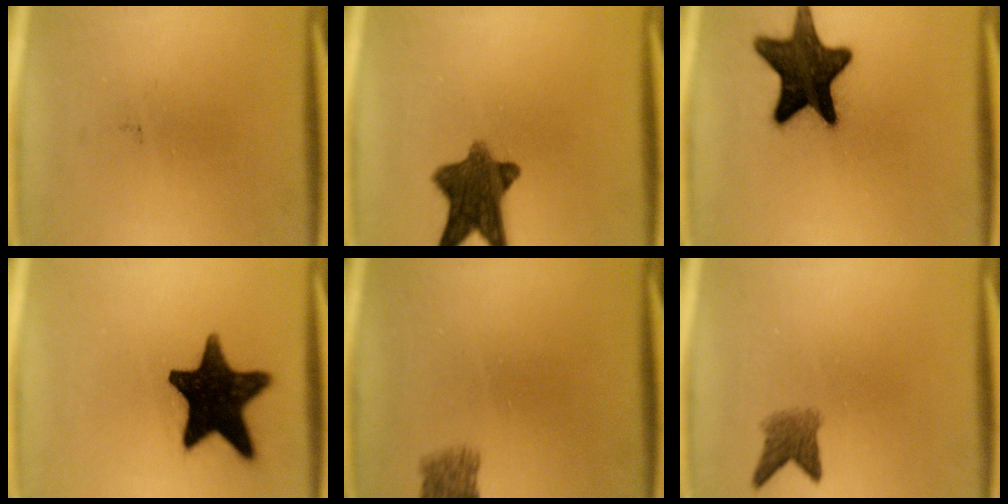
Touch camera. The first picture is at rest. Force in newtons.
{"total": 10.3}
{"total": 16.6}
{"total": 17.9}
{"total": 2.9}
{"total": 3.1}